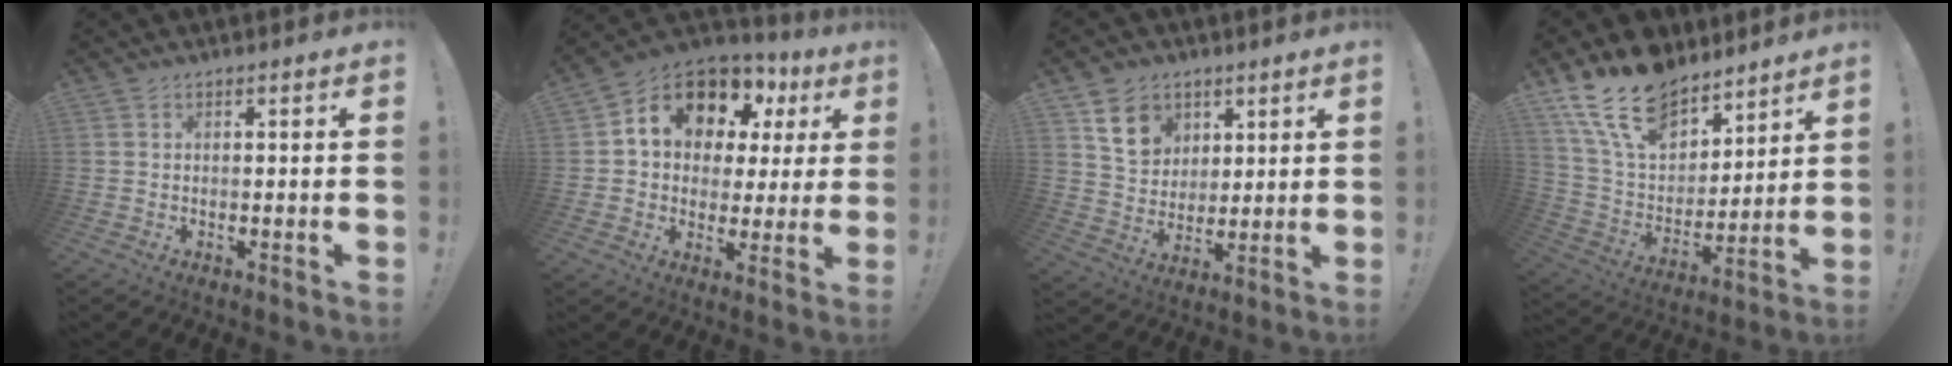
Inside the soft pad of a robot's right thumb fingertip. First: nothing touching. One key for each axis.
{"total": 13.1, "fx": 7.0, "fy": 8.8, "fz": 6.7, "tx": -0.111, "ty": -0.047, "tz": 0.130}
{"total": 11.1, "fx": 6.0, "fy": 8.5, "fz": 3.9, "tx": -0.057, "ty": -0.028, "tz": 0.121}
{"total": 18.8, "fx": 13.2, "fy": 10.2, "fz": 8.7, "tx": -0.168, "ty": -0.080, "tz": 0.252}